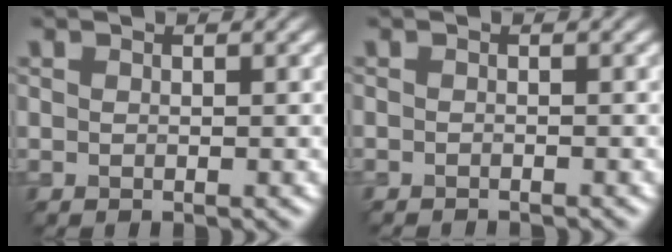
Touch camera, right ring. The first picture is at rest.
{"total": 1.4, "force": [-1.4, 0.1, 0.2], "torque": [0.003, -0.008, -0.021]}